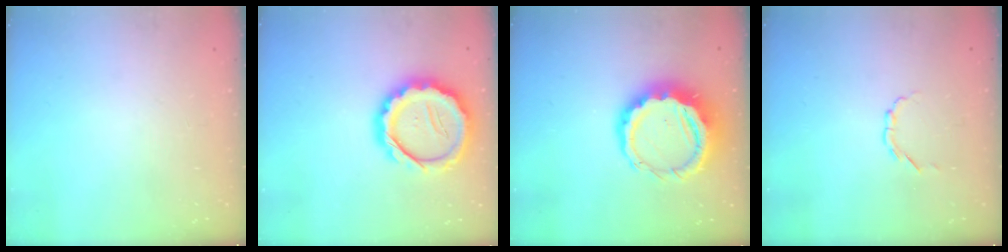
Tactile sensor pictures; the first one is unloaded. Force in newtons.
{"total": 16.2, "press": 16.0, "slide": 2.6}
{"total": 11.8, "press": 11.6, "slide": 2.2}
{"total": 2.3, "press": 2.2, "slide": 0.8}